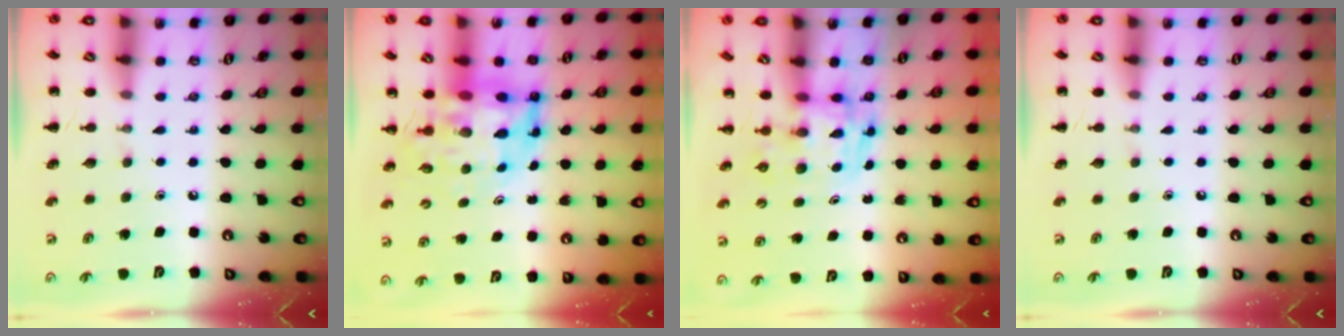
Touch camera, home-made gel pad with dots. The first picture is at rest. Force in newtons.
{"total": 8.5, "press": 8.0, "slide": 2.9}
{"total": 3.4, "press": 3.3, "slide": 0.6}
{"total": 0.0}